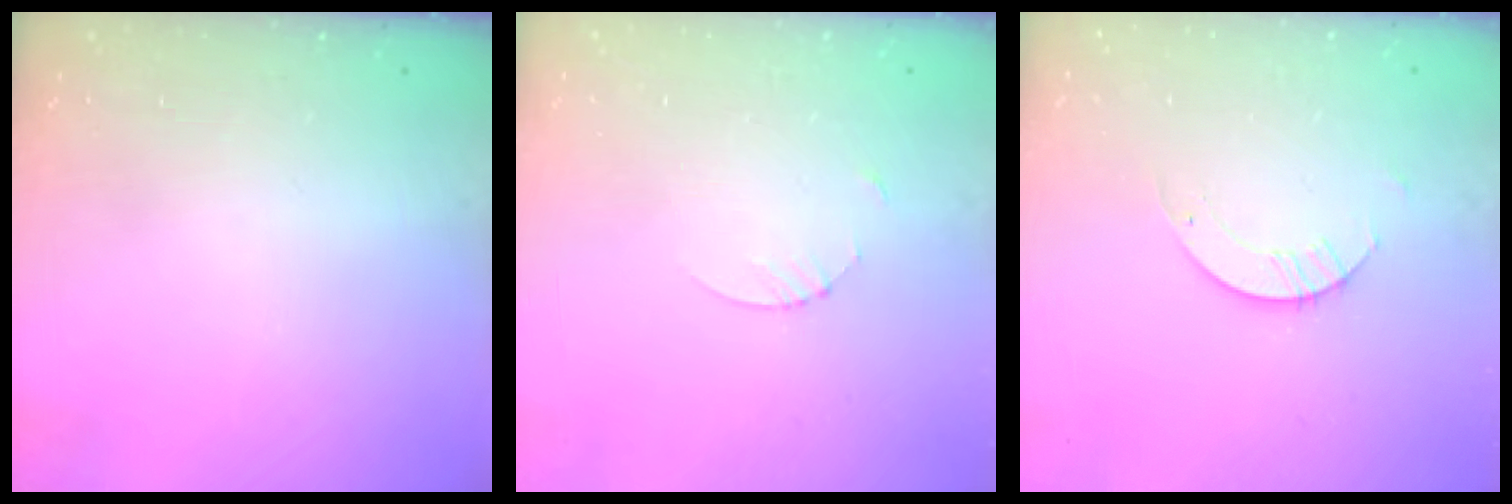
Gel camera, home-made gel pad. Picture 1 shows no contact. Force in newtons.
{"total": 2.7, "press": 2.7, "slide": 0.3}
{"total": 3.2, "press": 3.2, "slide": 0.2}